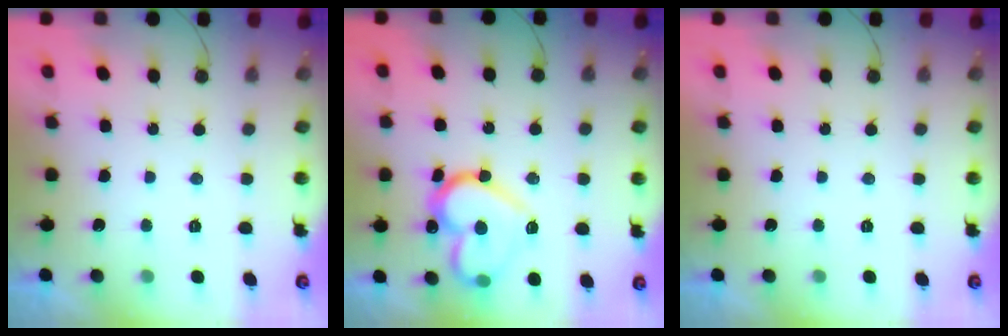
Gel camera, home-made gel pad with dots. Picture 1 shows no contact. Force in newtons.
{"total": 18.7, "press": 18.7, "slide": 1.0}
{"total": 0.0}